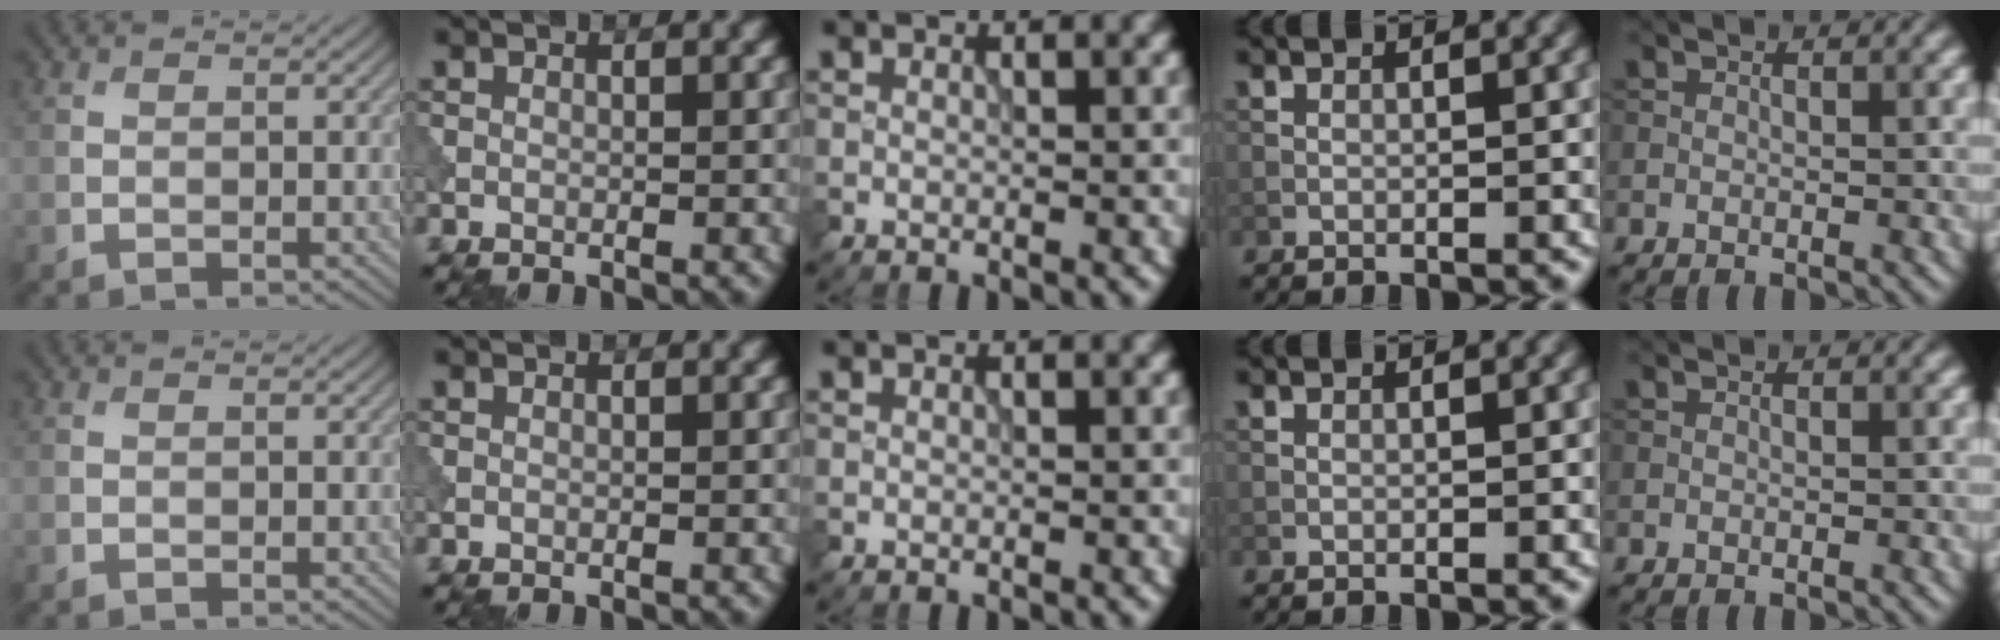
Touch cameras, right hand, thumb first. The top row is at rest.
{}